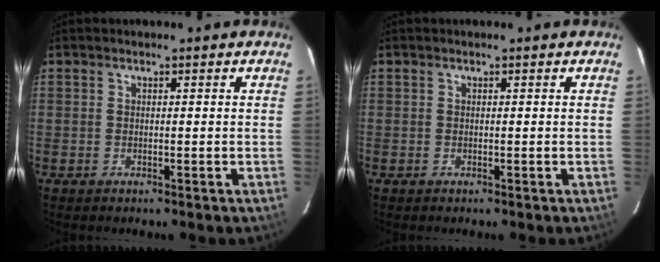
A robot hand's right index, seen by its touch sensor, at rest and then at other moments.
{"total": 0.0}